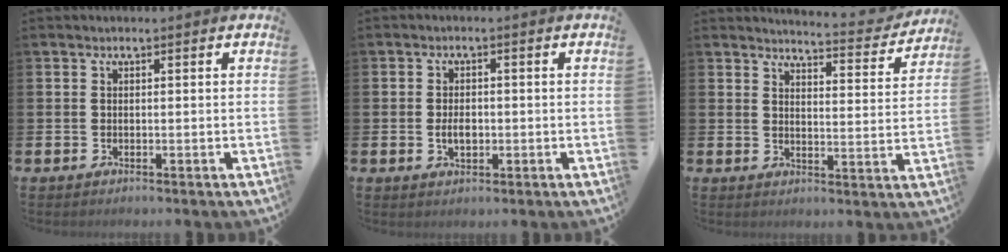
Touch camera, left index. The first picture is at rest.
{"total": 2.5, "force": [-0.3, 1.5, 1.9], "torque": [-0.019, -0.003, -0.010]}
{"total": 4.5, "force": [4.4, 0.3, 0.7], "torque": [-0.010, -0.038, 0.070]}